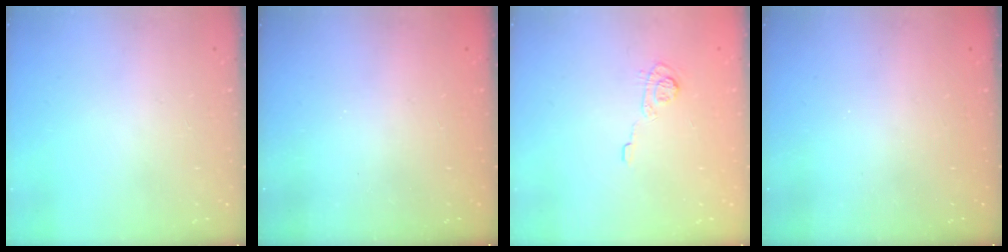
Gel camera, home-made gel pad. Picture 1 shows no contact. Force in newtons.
{"total": 2.5, "press": 2.4, "slide": 0.8}
{"total": 5.8, "press": 5.6, "slide": 1.6}
{"total": 2.3, "press": 2.1, "slide": 0.8}